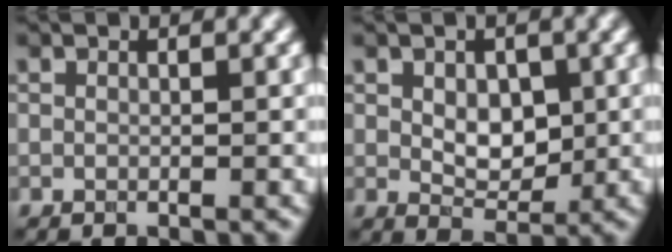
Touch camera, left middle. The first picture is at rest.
{"total": 3.1, "force": [0.4, 2.1, 2.3], "torque": [-0.041, -0.005, 0.010]}